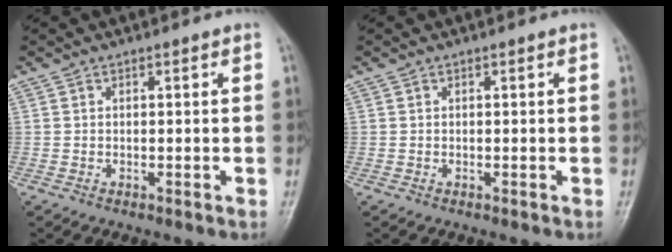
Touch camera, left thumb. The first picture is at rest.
{"total": 0.0}